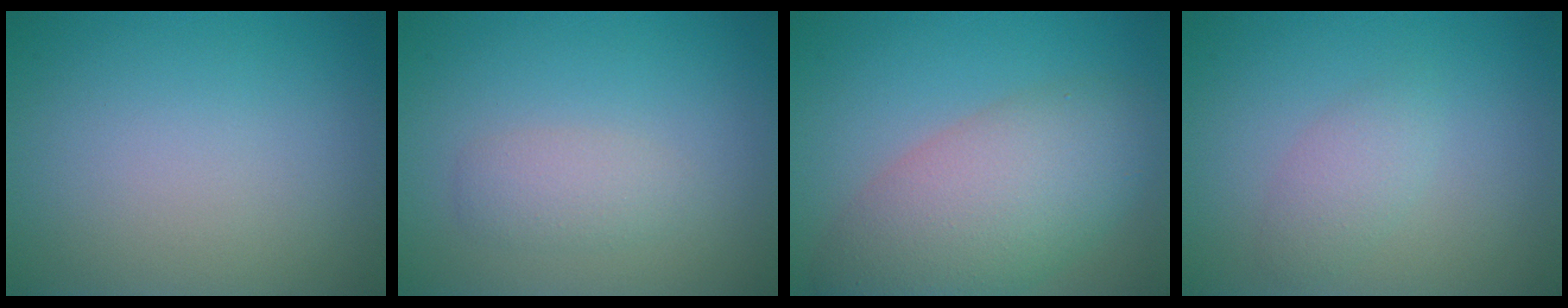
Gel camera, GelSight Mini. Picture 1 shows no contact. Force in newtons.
{"total": 1.8, "press": 1.8, "slide": 0.1}
{"total": 7.8, "press": 7.7, "slide": 0.5}
{"total": 1.8, "press": 1.8, "slide": 0.1}